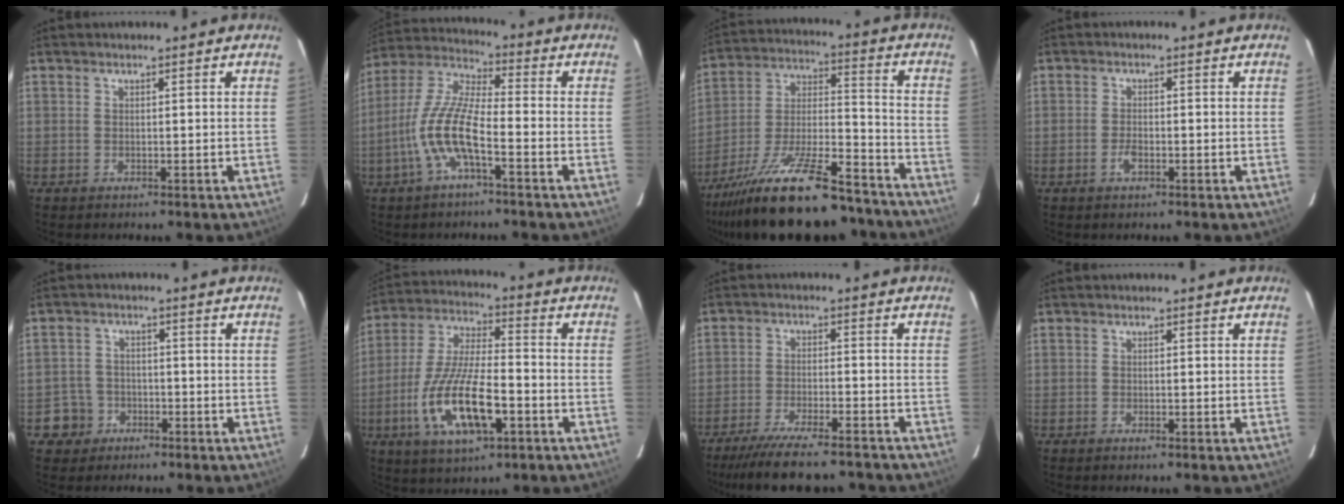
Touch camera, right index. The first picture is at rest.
{"total": 11.3, "force": [-4.5, 2.6, 10.1], "torque": [-0.222, 0.004, -0.090]}
{"total": 26.7, "force": [-20.6, 7.5, 15.3], "torque": [-0.280, -0.025, -0.312]}
{"total": 2.5, "force": [-1.2, 1.1, 1.9], "torque": [-0.041, 0.000, -0.023]}
{"total": 4.9, "force": [-2.4, 4.3, -0.1], "torque": [-0.007, 0.019, -0.044]}
{"total": 16.7, "force": [-6.1, 5.6, 14.6], "torque": [-0.310, -0.015, -0.109]}
{"total": 16.0, "force": [-13.9, 3.2, 7.2], "torque": [-0.149, -0.023, -0.210]}
{"total": 0.7, "force": [-0.6, 0.1, 0.3], "torque": [-0.009, -0.001, -0.012]}